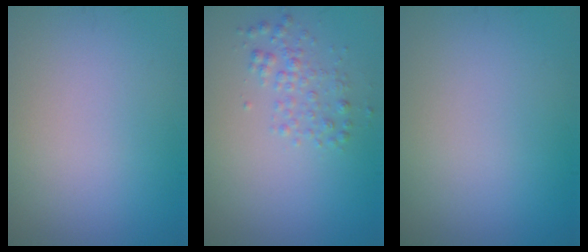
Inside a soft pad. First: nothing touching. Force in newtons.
{"total": 1.9, "press": 1.9, "slide": 0.1}
{"total": 0.0}